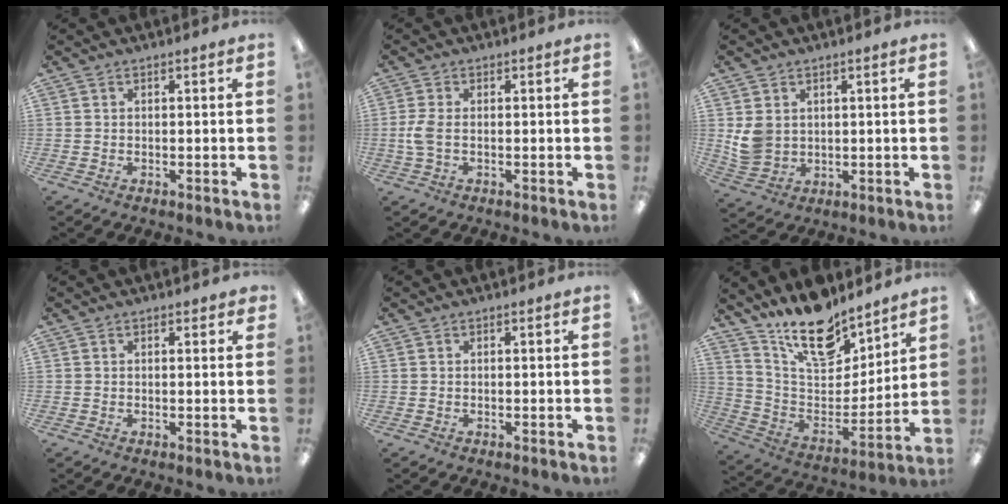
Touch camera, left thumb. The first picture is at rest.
{"total": 4.5, "force": [-0.2, 2.4, 3.8], "torque": [-0.088, 0.001, -0.007]}
{"total": 5.8, "force": [1.8, 4.9, 2.4], "torque": [-0.051, 0.003, 0.039]}
{"total": 0.9, "force": [0.6, 0.5, 0.4], "torque": [0.000, -0.001, 0.010]}
{"total": 0.0}
{"total": 18.5, "force": [14.1, 8.9, 8.0], "torque": [-0.132, -0.099, 0.252]}